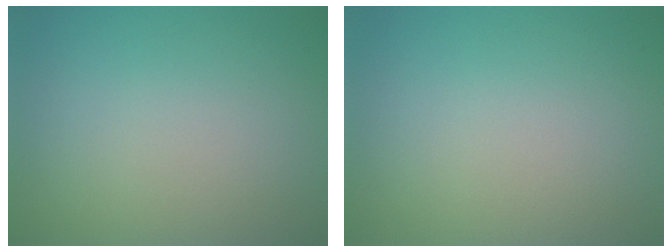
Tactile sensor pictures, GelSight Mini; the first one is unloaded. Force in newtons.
{"total": 0.0}